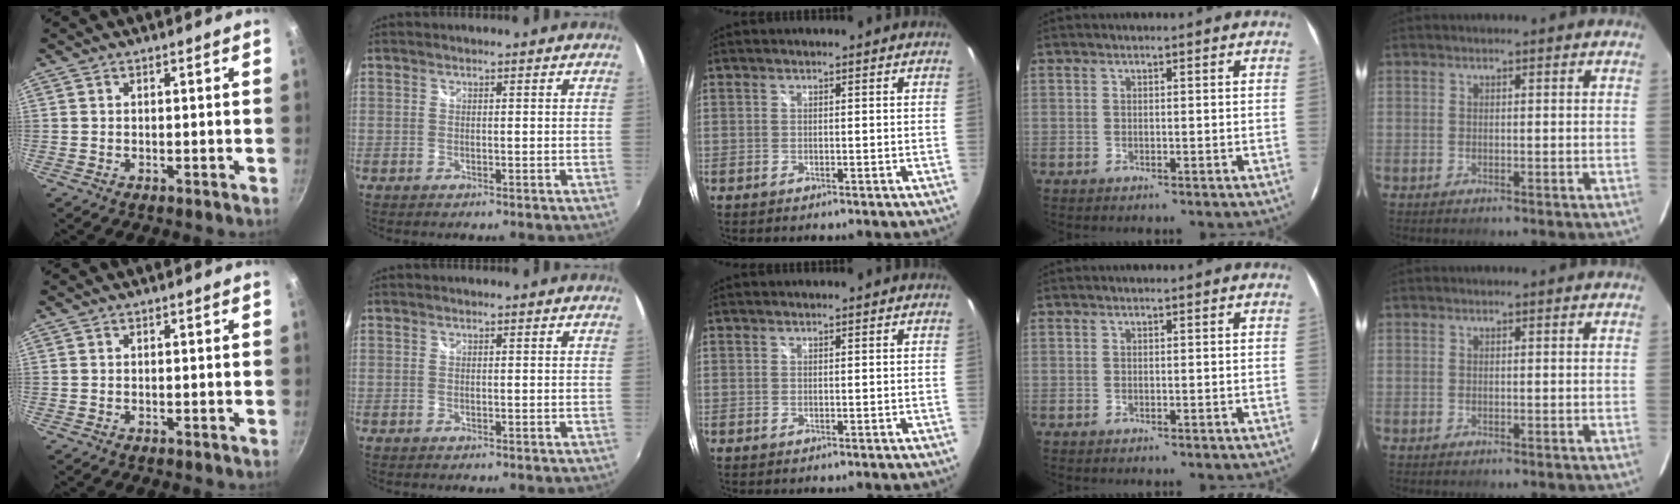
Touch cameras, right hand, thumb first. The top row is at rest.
{}